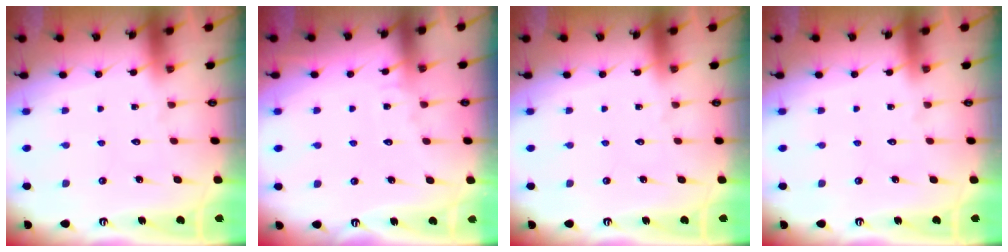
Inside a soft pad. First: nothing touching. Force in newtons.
{"total": 5.7, "press": 5.7, "slide": 0.3}
{"total": 0.0}
{"total": 0.0}